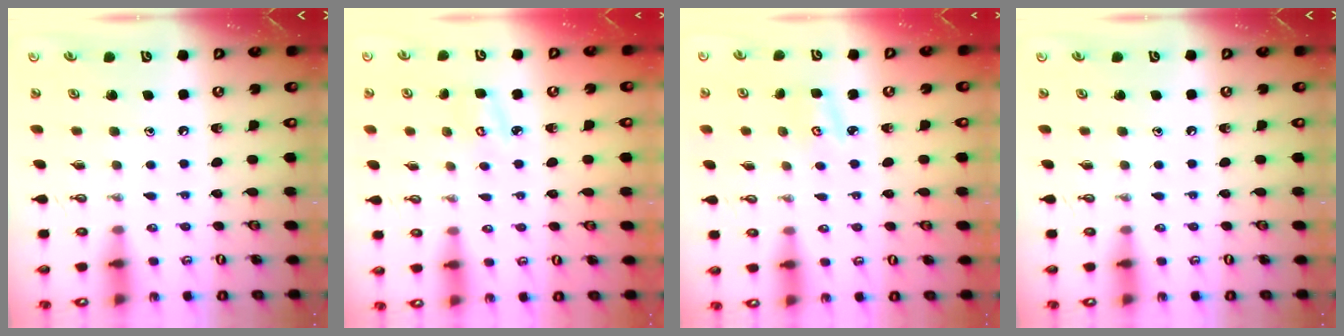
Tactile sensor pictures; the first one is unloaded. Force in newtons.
{"total": 4.3, "press": 4.3, "slide": 0.5}
{"total": 3.0, "press": 3.0, "slide": 0.4}
{"total": 0.0}